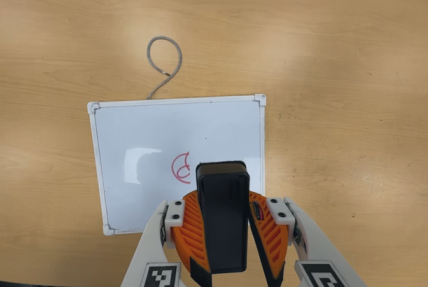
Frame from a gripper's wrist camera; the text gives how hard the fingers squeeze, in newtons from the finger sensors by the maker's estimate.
{"total": 10.9, "left": 11.3, "right": 10.4}